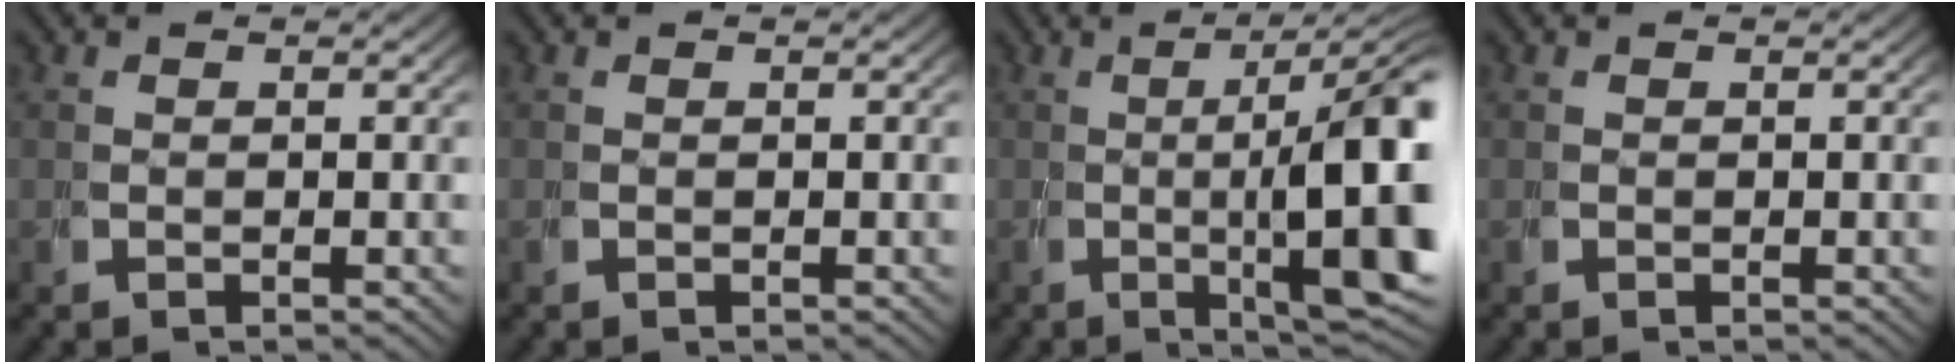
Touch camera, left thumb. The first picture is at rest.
{"total": 0.0}
{"total": 12.9, "force": [-0.3, 4.2, 12.2], "torque": [-0.161, -0.007, -0.005]}
{"total": 0.0}